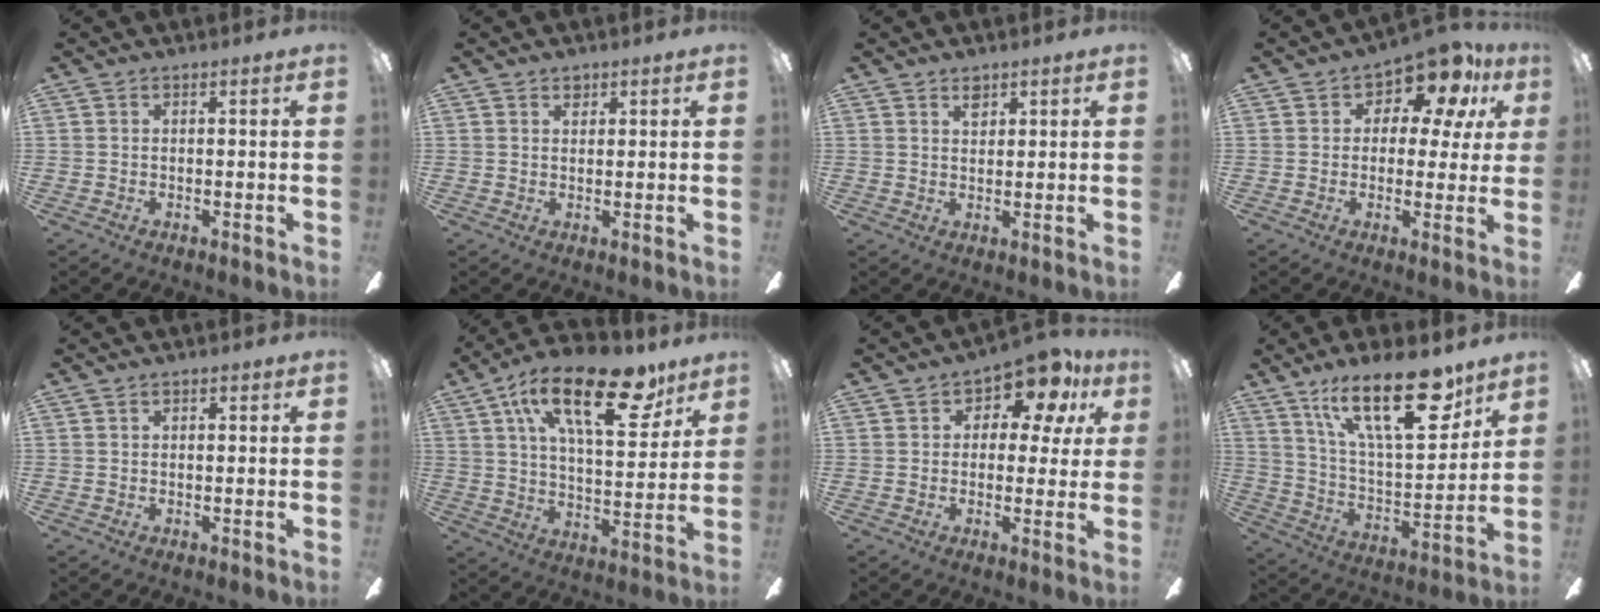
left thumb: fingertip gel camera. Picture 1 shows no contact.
{"total": 1.5, "force": [1.1, 0.9, 0.5], "torque": [-0.003, -0.002, 0.019]}
{"total": 2.5, "force": [1.8, 1.3, 1.0], "torque": [-0.006, -0.006, 0.030]}
{"total": 9.9, "force": [6.6, 5.1, 5.4], "torque": [-0.079, -0.044, 0.115]}
{"total": 0.6, "force": [0.3, 0.4, 0.2], "torque": [-0.004, 0.004, 0.005]}
{"total": 24.4, "force": [13.6, 10.5, 17.3], "torque": [-0.267, -0.056, 0.221]}
{"total": 9.0, "force": [5.1, 5.2, 5.3], "torque": [-0.075, -0.020, 0.087]}
{"total": 24.7, "force": [15.1, 9.4, 17.2], "torque": [-0.271, -0.084, 0.252]}